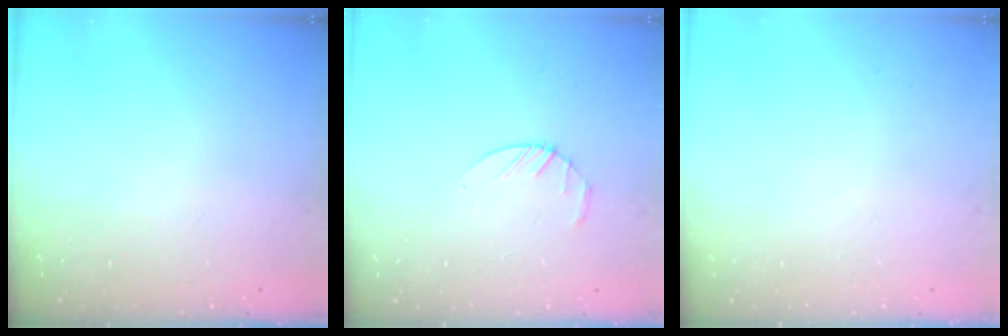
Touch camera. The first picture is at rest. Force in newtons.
{"total": 3.2, "press": 3.2, "slide": 0.5}
{"total": 0.0}